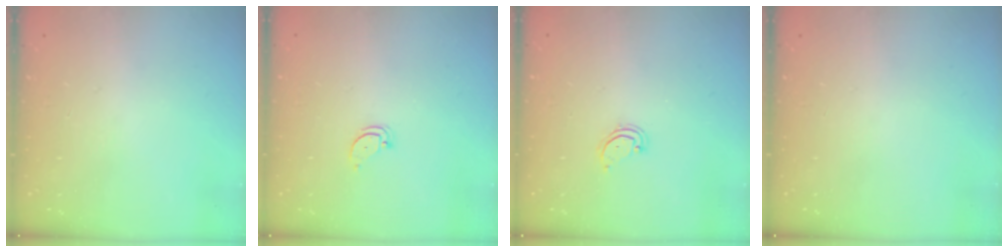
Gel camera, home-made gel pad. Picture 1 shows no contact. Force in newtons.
{"total": 2.6, "press": 2.6, "slide": 0.0}
{"total": 3.1, "press": 3.1, "slide": 0.2}
{"total": 0.0}